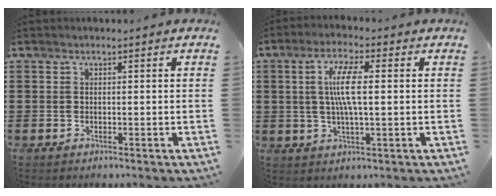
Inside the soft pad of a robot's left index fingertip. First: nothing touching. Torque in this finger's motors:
{"motor_torque": [0.79, 0.13, 0.38, 0.13]}